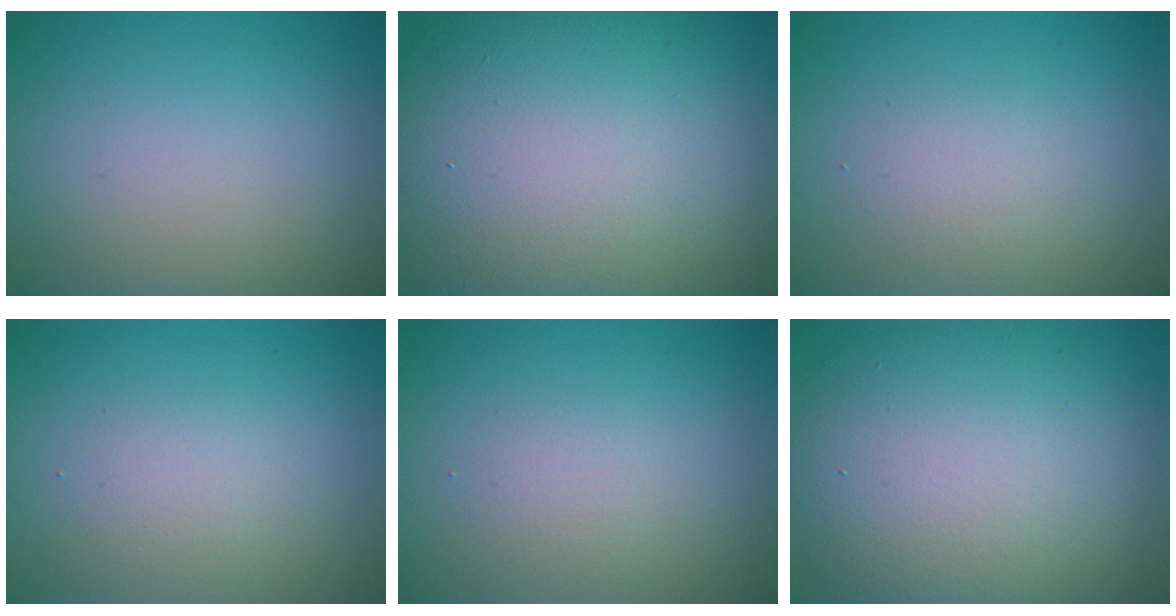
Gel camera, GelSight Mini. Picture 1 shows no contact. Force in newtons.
{"total": 17.6, "press": 17.5, "slide": 0.9}
{"total": 1.9, "press": 1.9, "slide": 0.0}
{"total": 1.7, "press": 1.7, "slide": 0.1}
{"total": 1.6, "press": 1.6, "slide": 0.1}
{"total": 12.9, "press": 12.8, "slide": 1.3}